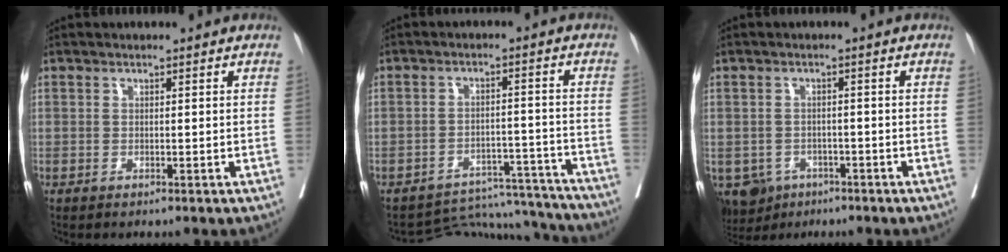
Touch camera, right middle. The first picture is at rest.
{"total": 11.3, "force": [-11.2, 1.5, -1.1], "torque": [0.026, 0.037, -0.147]}
{"total": 6.0, "force": [-3.6, 4.6, 1.4], "torque": [-0.025, 0.001, -0.051]}